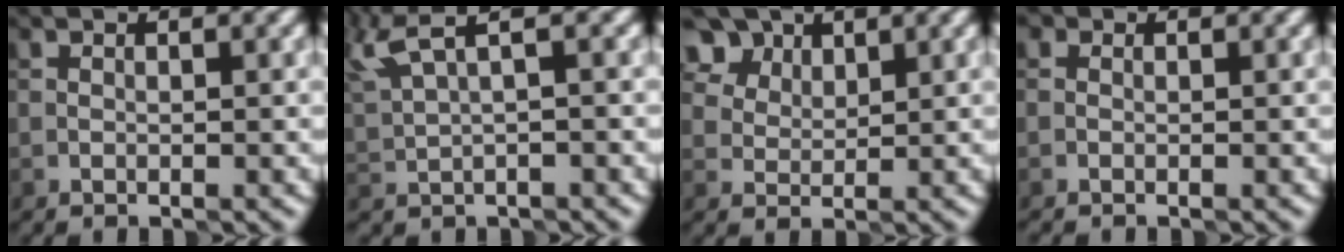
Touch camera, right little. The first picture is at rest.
{"total": 3.6, "force": [2.6, 0.9, 2.4], "torque": [-0.062, 0.012, 0.058]}
{"total": 6.8, "force": [4.7, 4.2, 2.6], "torque": [-0.068, 0.007, 0.089]}
{"total": 0.7, "force": [-0.4, 0.5, 0.1], "torque": [-0.001, -0.001, -0.008]}